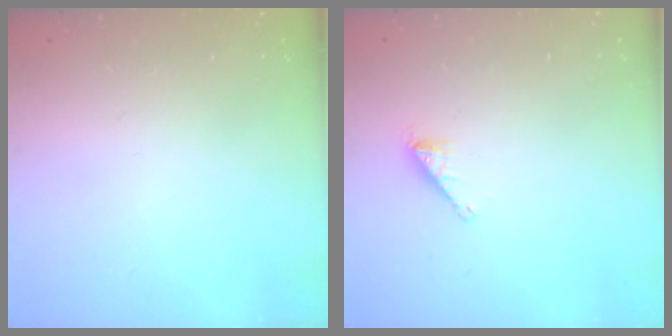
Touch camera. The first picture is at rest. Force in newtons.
{"total": 1.8, "press": 1.8, "slide": 0.0}